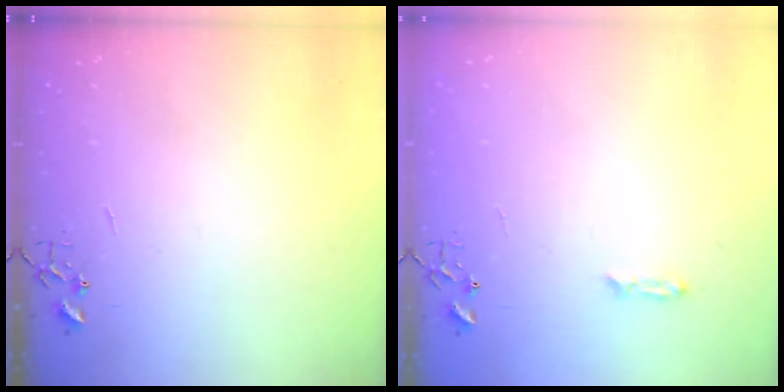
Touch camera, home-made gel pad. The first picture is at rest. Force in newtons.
{"total": 3.7, "press": 3.6, "slide": 0.4}